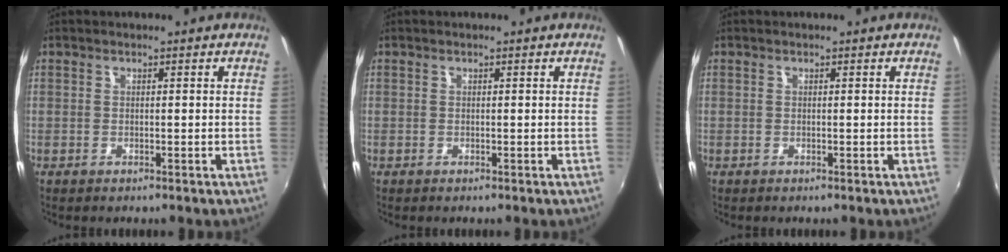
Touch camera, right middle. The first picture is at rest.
{"total": 0.0}
{"total": 0.0}